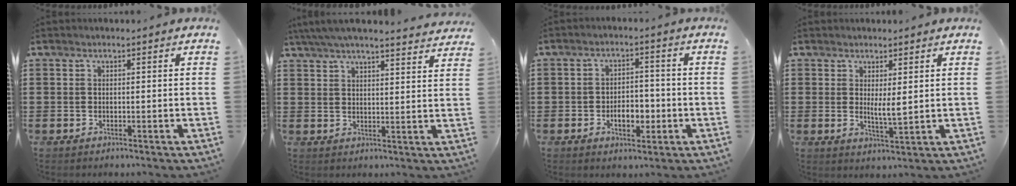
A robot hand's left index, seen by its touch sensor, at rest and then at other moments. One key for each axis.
{"total": 5.3, "fx": 4.9, "fy": -0.1, "fz": 1.8, "tx": -0.051, "ty": -0.020, "tz": 0.088}
{"total": 5.1, "fx": -1.6, "fy": 2.9, "fz": 3.9, "tx": -0.054, "ty": 0.002, "tz": -0.034}
{"total": 3.6, "fx": 1.3, "fy": 0.8, "fz": 3.2, "tx": -0.056, "ty": -0.006, "tz": 0.021}